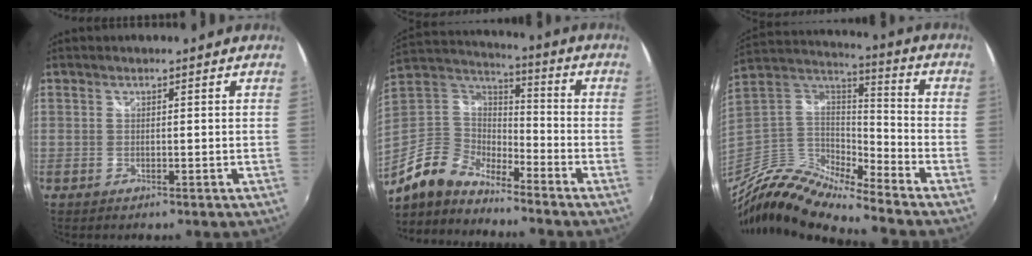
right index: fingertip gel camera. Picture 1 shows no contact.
{"total": 11.4, "force": [-9.2, 5.0, 4.4], "torque": [-0.100, 0.012, -0.189]}
{"total": 14.8, "force": [-11.9, 3.0, 8.4], "torque": [-0.171, -0.011, -0.244]}